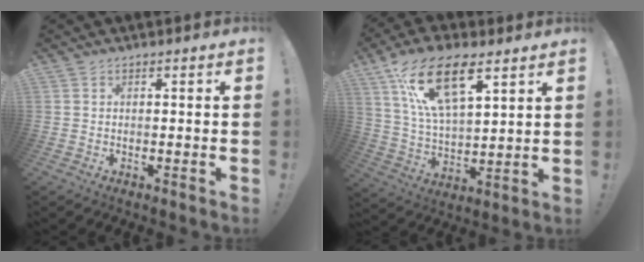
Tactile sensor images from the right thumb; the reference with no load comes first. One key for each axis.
{"total": 18.2, "fx": 9.9, "fy": 8.1, "fz": 12.9, "tx": -0.245, "ty": -0.041, "tz": 0.173}